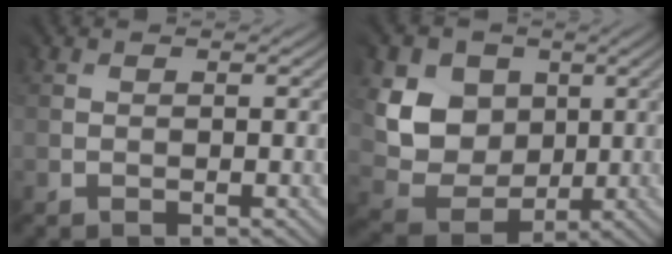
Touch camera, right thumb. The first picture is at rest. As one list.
[{"total": 8.2, "force": [2.6, 7.0, 3.3], "torque": [-0.099, -0.009, 0.038]}]